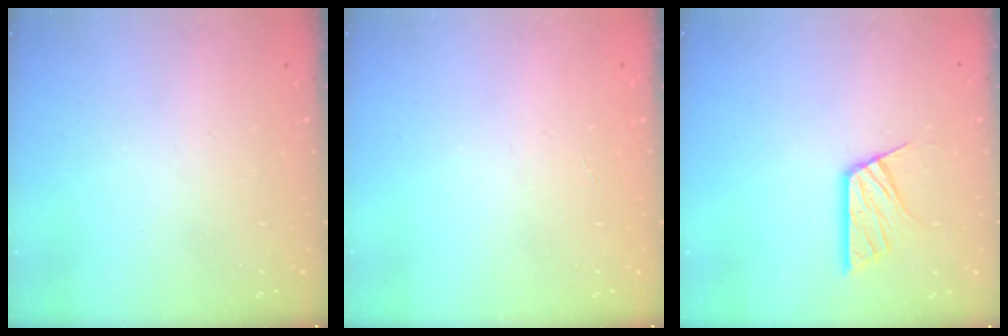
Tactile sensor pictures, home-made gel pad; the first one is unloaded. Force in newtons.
{"total": 0.0}
{"total": 10.6, "press": 10.5, "slide": 0.9}